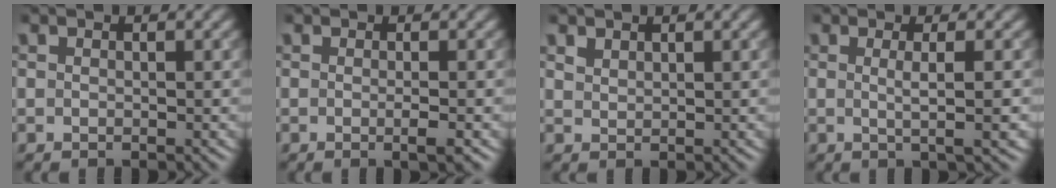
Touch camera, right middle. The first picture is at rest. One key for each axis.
{"total": 1.9, "fx": -0.3, "fy": 0.4, "fz": 1.8, "tx": -0.022, "ty": -0.004, "tz": -0.009}
{"total": 1.0, "fx": 0.9, "fy": 0.4, "fz": 0.2, "tx": -0.007, "ty": -0.002, "tz": 0.021}
{"total": 2.8, "fx": 0.1, "fy": 0.7, "fz": 2.8, "tx": -0.041, "ty": -0.002, "tz": -0.004}